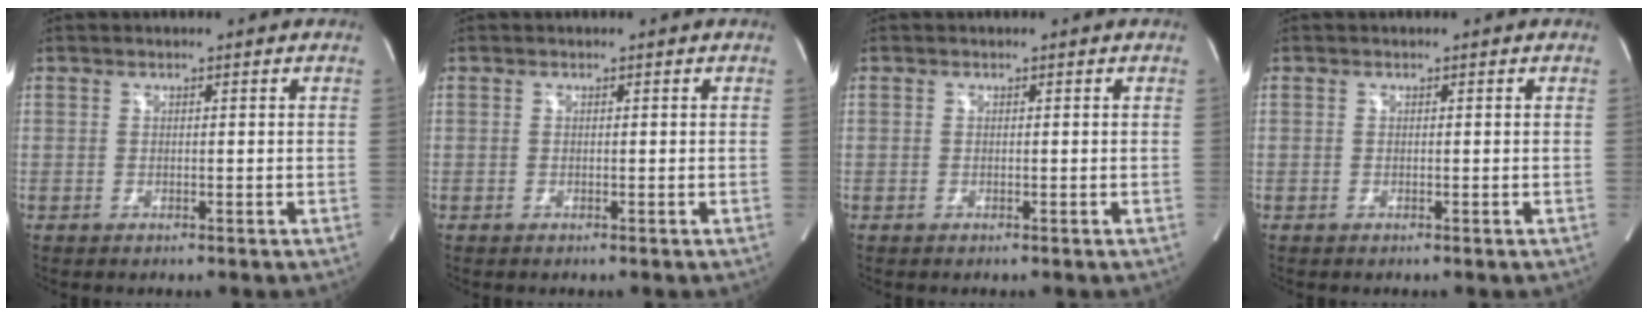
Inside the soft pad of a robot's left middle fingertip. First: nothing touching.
{"total": 0.0}
{"total": 0.0}
{"total": 0.0}